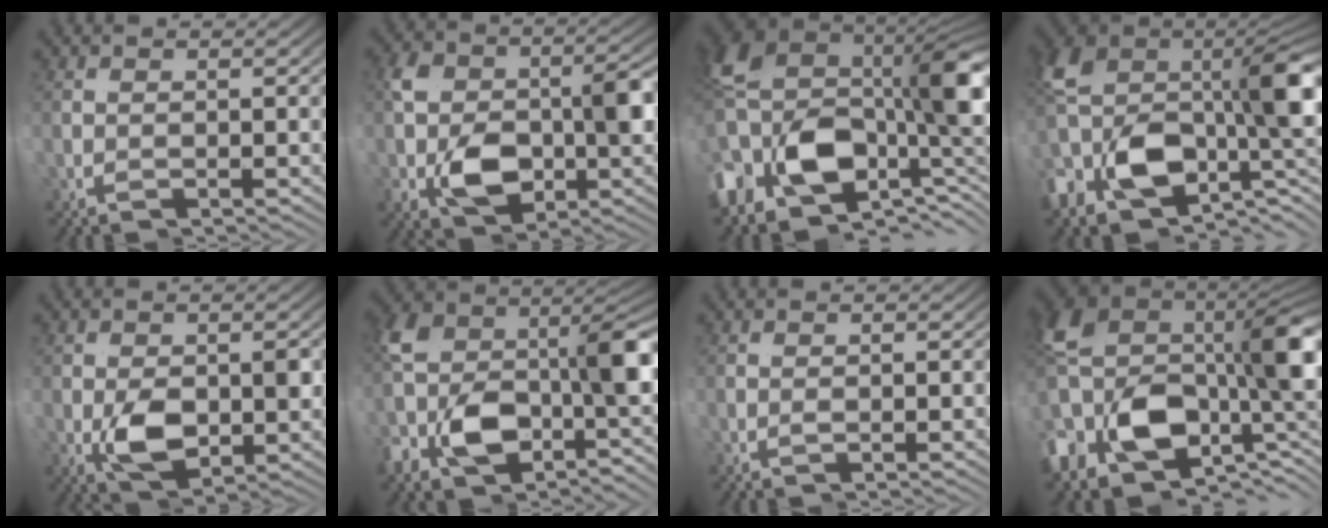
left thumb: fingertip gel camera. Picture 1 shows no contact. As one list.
[{"total": 7.9, "force": [-0.4, 5.3, 5.9], "torque": [-0.114, -0.015, 0.000]}, {"total": 19.8, "force": [-0.8, 11.4, 16.2], "torque": [-0.336, -0.026, 0.009]}, {"total": 15.8, "force": [-1.5, 8.5, 13.2], "torque": [-0.282, -0.010, -0.009]}, {"total": 4.8, "force": [-0.3, 2.9, 3.9], "torque": [-0.082, -0.012, 0.002]}, {"total": 9.7, "force": [-3.2, 5.6, 7.2], "torque": [-0.161, -0.011, -0.034]}, {"total": 0.5, "force": [0.3, -0.2, 0.4], "torque": [-0.003, 0.004, 0.003]}, {"total": 17.8, "force": [-1.8, 9.6, 14.8], "torque": [-0.313, -0.013, -0.009]}]